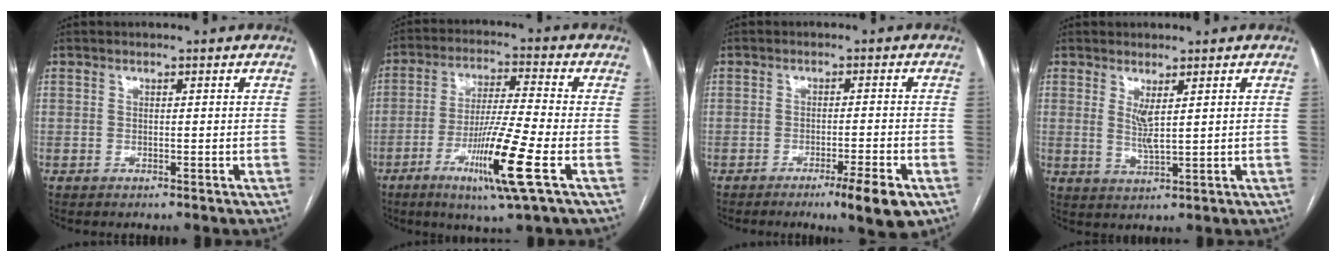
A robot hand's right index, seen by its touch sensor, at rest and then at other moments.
{"total": 12.7, "force": [-5.1, -0.7, 11.6], "torque": [-0.219, -0.023, -0.094]}
{"total": 6.2, "force": [-3.6, 0.2, 5.1], "torque": [-0.071, -0.010, -0.053]}
{"total": 3.1, "force": [1.1, 0.2, 2.9], "torque": [-0.063, -0.011, 0.028]}